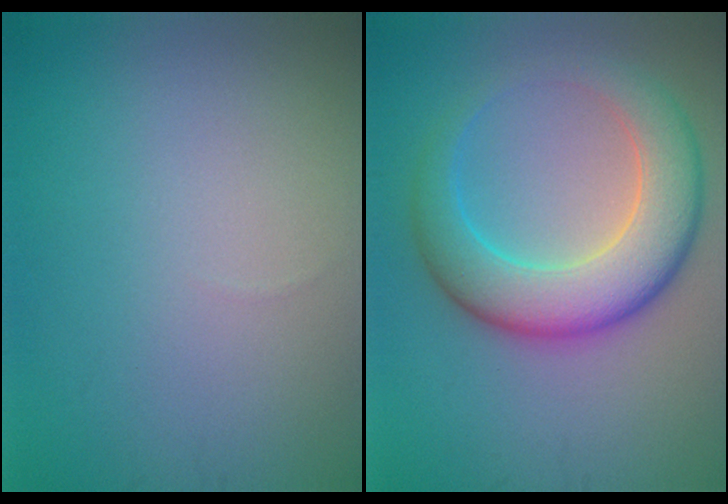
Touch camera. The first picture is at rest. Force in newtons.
{"total": 7.5, "press": 7.5, "slide": 0.2}